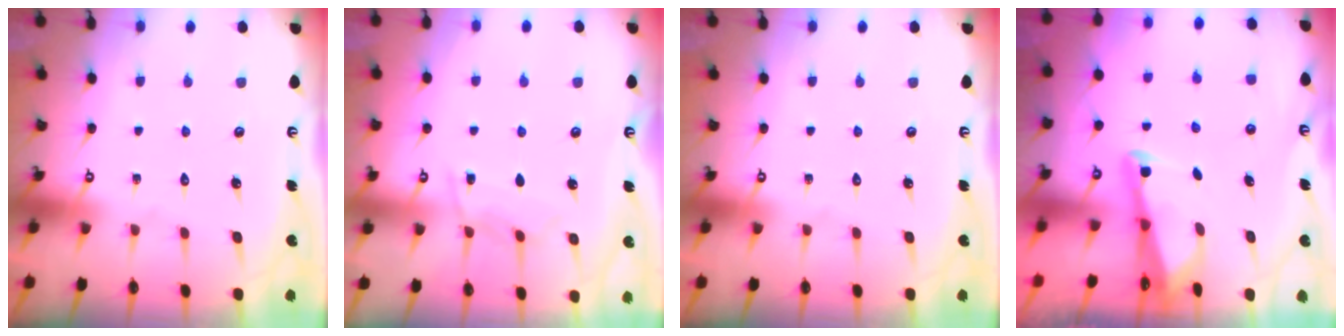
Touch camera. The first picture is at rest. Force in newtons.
{"total": 6.1, "press": 6.1, "slide": 0.7}
{"total": 0.0}
{"total": 2.6, "press": 2.6, "slide": 0.2}